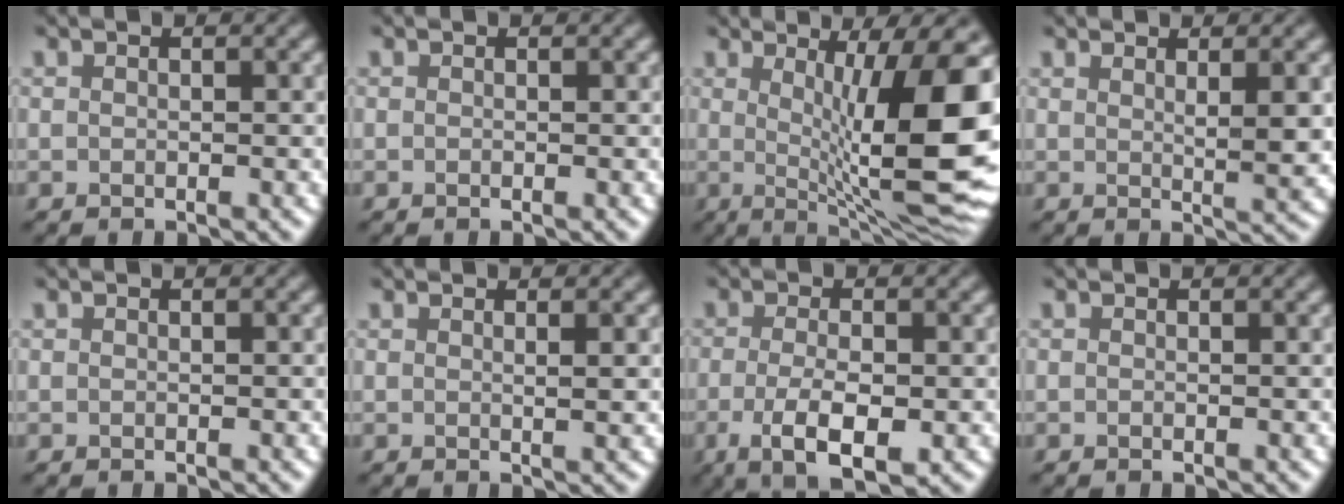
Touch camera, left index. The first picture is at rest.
{"total": 0.0}
{"total": 13.5, "force": [0.7, 3.4, 13.1], "torque": [-0.153, -0.004, 0.010]}
{"total": 2.9, "force": [1.1, 0.7, 2.6], "torque": [-0.035, -0.007, 0.017]}
{"total": 0.0}
{"total": 1.5, "force": [0.5, 0.5, 1.3], "torque": [-0.012, 0.002, 0.001]}
{"total": 5.3, "force": [-1.9, 1.7, 4.6], "torque": [-0.085, -0.011, -0.033]}
{"total": 0.0}